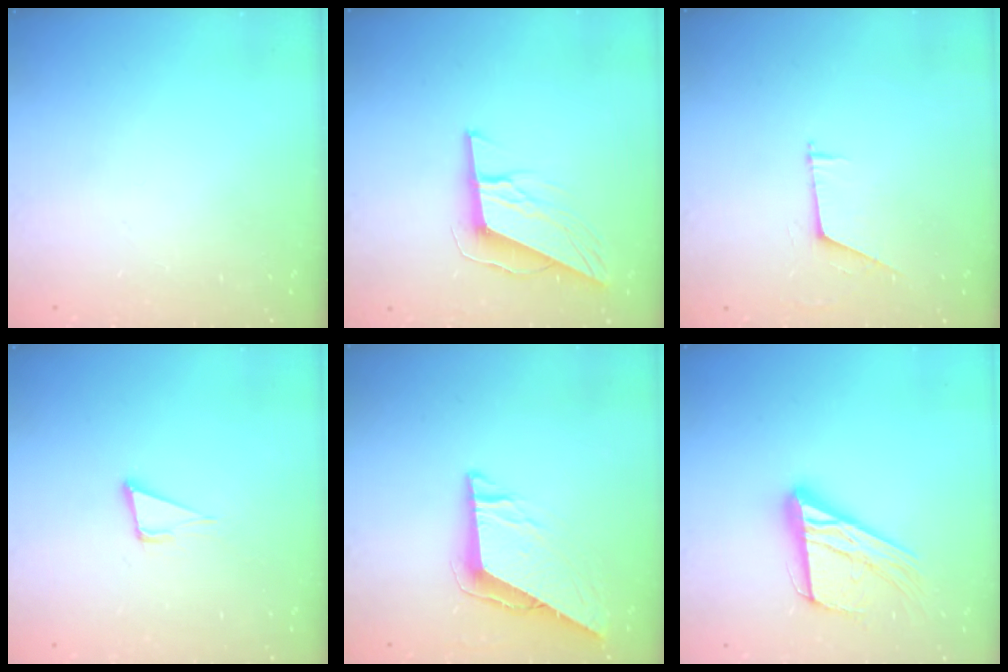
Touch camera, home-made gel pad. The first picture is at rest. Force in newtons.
{"total": 9.7, "press": 9.5, "slide": 1.9}
{"total": 5.7, "press": 5.7, "slide": 0.3}
{"total": 5.7, "press": 4.6, "slide": 3.2}
{"total": 7.6, "press": 7.6, "slide": 0.3}
{"total": 18.1, "press": 18.0, "slide": 1.6}